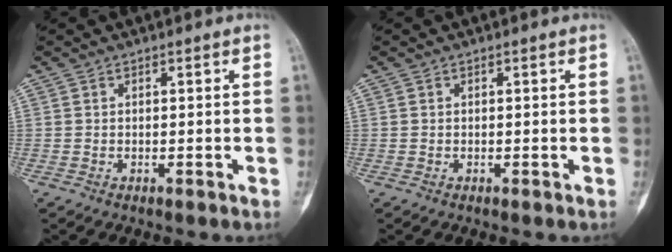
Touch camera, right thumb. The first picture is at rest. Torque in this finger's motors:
{"motor_torque": [-0.17, 0.22, -0.06, 0.05, 0.03]}